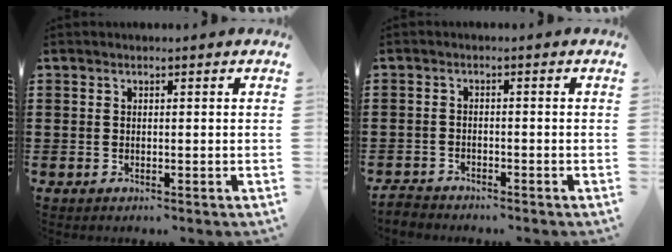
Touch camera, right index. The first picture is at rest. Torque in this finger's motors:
{"motor_torque": [-1.07, 1.07, -1.05, -0.21]}